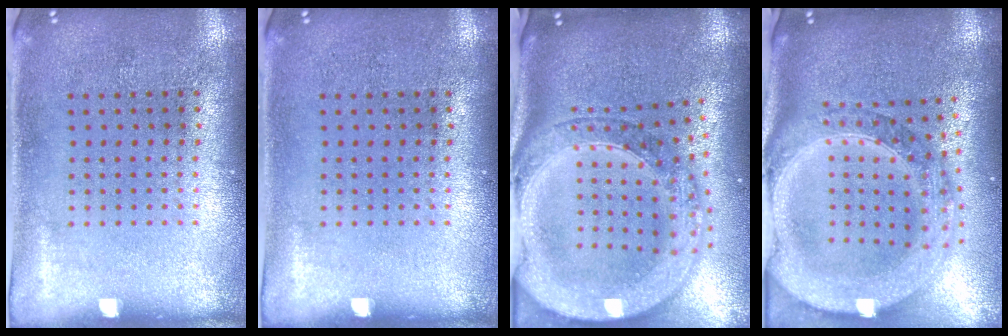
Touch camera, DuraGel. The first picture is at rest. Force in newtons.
{"total": 0.0}
{"total": 4.0, "press": 3.1, "slide": 2.5}
{"total": 3.5, "press": 2.8, "slide": 2.0}